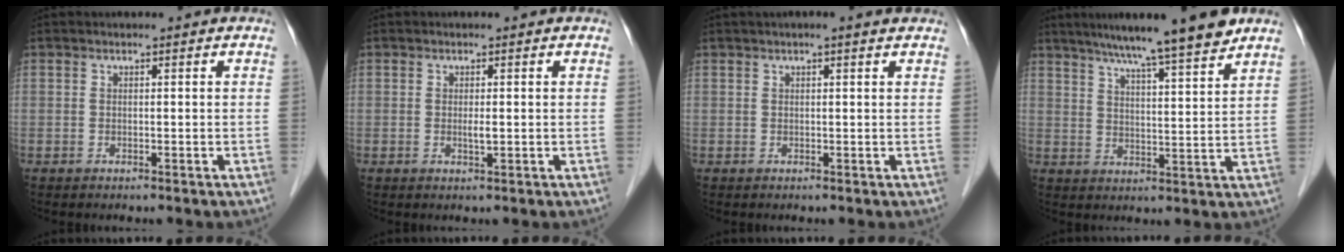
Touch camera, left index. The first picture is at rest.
{"total": 1.2, "force": [0.0, 0.2, 1.2], "torque": [-0.023, -0.002, 0.001]}
{"total": 2.9, "force": [2.2, 0.1, 1.9], "torque": [-0.025, 0.023, 0.028]}
{"total": 12.1, "force": [10.0, -0.3, 6.9], "torque": [-0.109, 0.009, 0.146]}